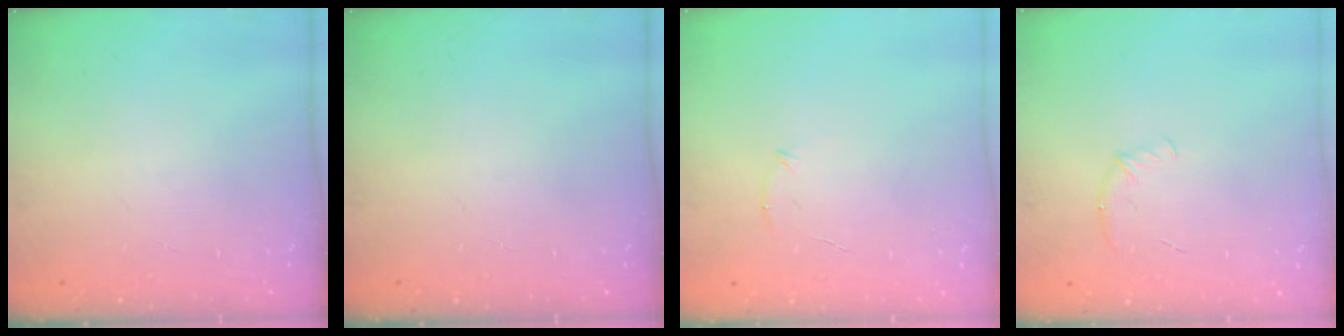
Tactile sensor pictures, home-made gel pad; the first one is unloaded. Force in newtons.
{"total": 0.0}
{"total": 4.7, "press": 4.5, "slide": 1.3}
{"total": 5.5, "press": 5.3, "slide": 1.4}